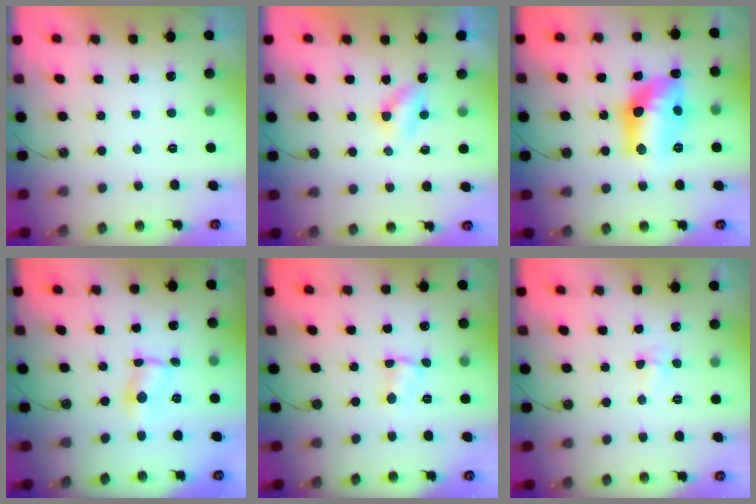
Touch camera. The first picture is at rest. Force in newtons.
{"total": 5.0, "press": 3.3, "slide": 3.7}
{"total": 17.5, "press": 17.1, "slide": 3.8}
{"total": 2.2, "press": 2.1, "slide": 0.3}
{"total": 1.5, "press": 1.4, "slide": 0.2}
{"total": 3.4, "press": 3.4, "slide": 0.5}